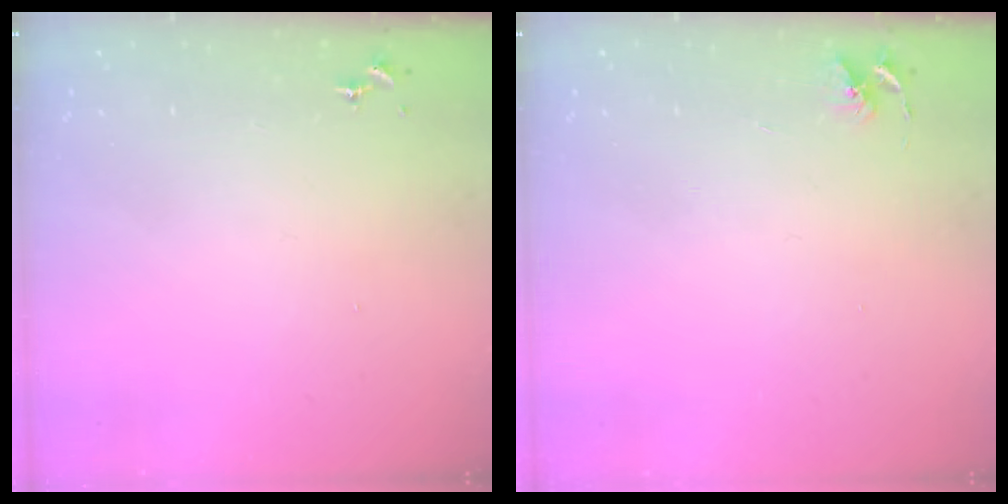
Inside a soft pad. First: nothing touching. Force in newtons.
{"total": 4.4, "press": 4.4, "slide": 0.5}